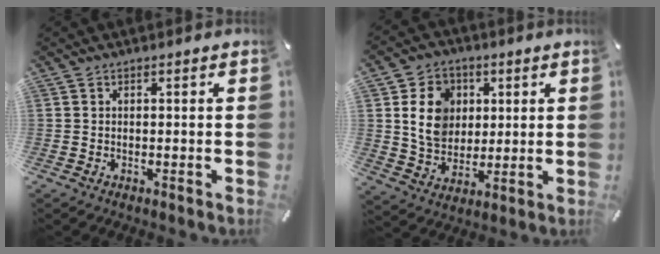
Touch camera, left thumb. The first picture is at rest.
{"total": 11.3, "force": [2.1, 9.7, 5.4], "torque": [-0.101, 0.006, 0.040]}